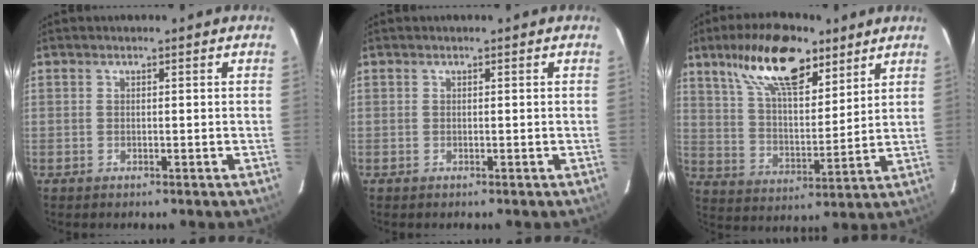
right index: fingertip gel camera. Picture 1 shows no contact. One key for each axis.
{"total": 0.0}
{"total": 17.1, "fx": 10.8, "fy": 7.0, "fz": 11.3, "tx": -0.202, "ty": 0.020, "tz": 0.193}